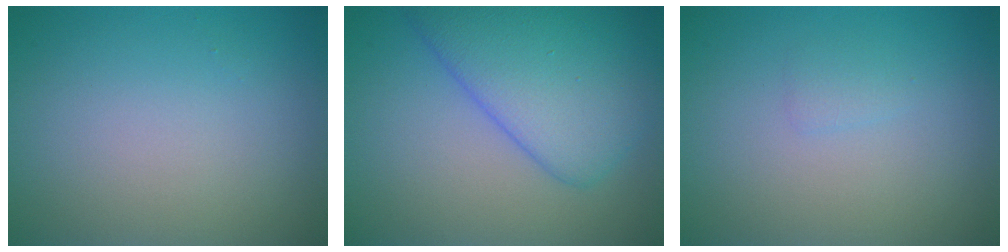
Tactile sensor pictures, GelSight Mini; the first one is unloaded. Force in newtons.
{"total": 7.0, "press": 7.0, "slide": 0.3}
{"total": 0.7, "press": 0.7, "slide": 0.1}